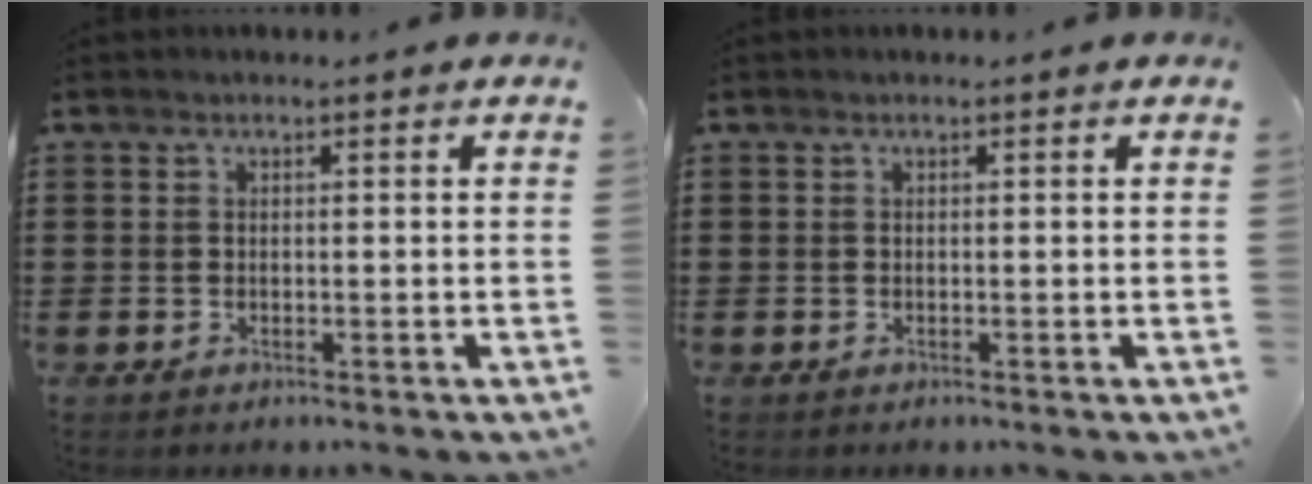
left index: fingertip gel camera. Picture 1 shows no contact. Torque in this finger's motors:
{"motor_torque": [0.00, 0.00, 0.00, 0.01]}